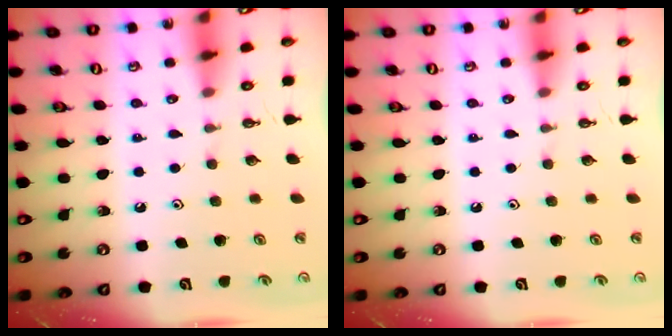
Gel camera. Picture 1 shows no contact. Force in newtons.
{"total": 0.0}